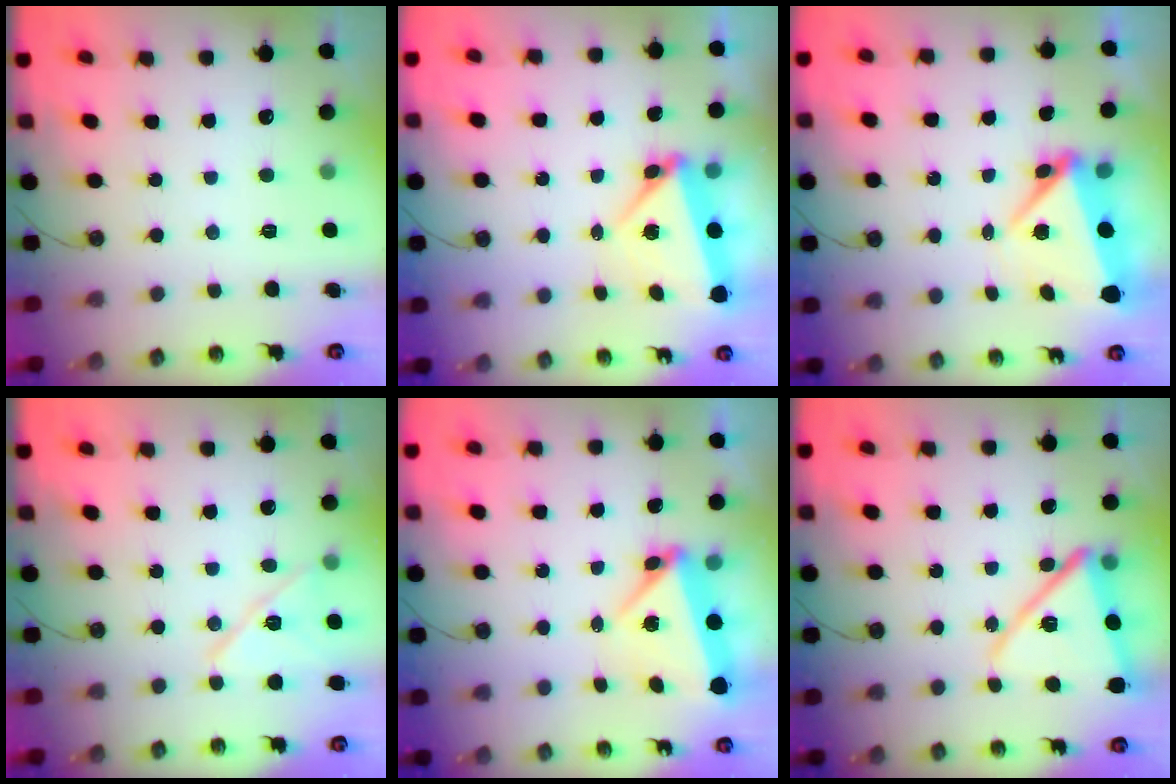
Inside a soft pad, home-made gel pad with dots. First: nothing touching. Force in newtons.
{"total": 5.8, "press": 5.8, "slide": 0.6}
{"total": 5.9, "press": 5.5, "slide": 2.2}
{"total": 12.7, "press": 9.2, "slide": 8.8}
{"total": 5.6, "press": 5.6, "slide": 0.6}
{"total": 14.7, "press": 14.6, "slide": 1.4}